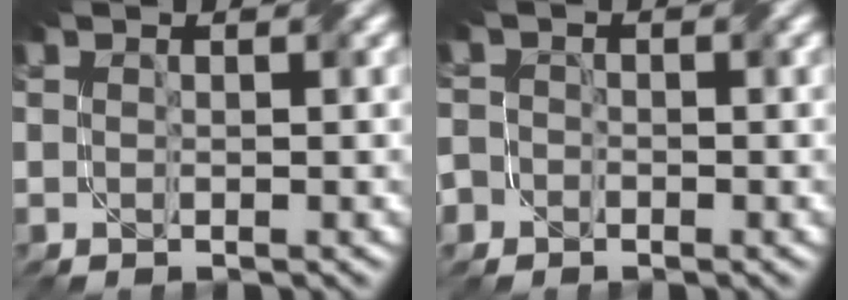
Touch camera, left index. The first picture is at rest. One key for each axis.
{"total": 2.8, "fx": -1.4, "fy": 2.4, "fz": 0.2, "tx": 0.002, "ty": 0.008, "tz": -0.033}